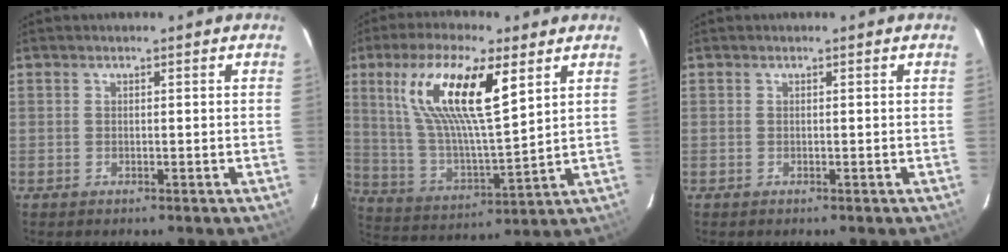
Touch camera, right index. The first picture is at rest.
{"total": 18.3, "force": [8.2, 4.7, 15.6], "torque": [-0.295, 0.007, 0.162]}
{"total": 0.0}